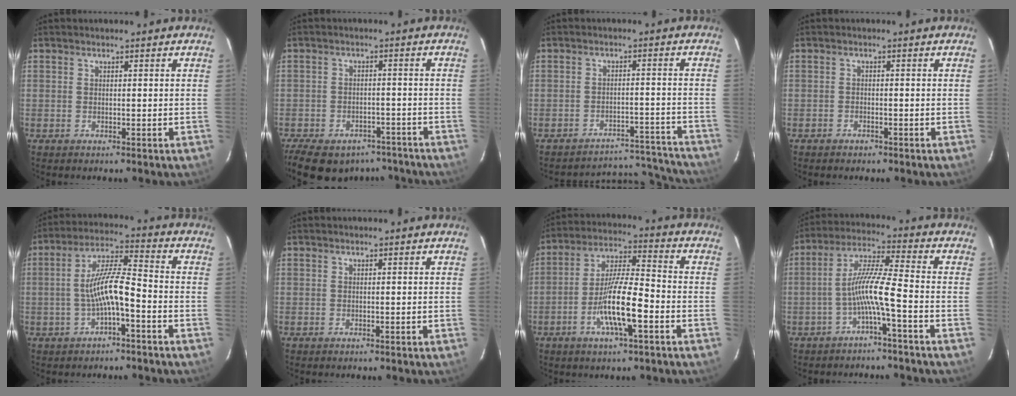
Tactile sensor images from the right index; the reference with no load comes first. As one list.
[{"total": 16.7, "force": [-12.6, 8.8, 6.6], "torque": [-0.152, 0.016, -0.163]}, {"total": 16.0, "force": [-15.5, 3.4, 1.6], "torque": [-0.024, 0.045, -0.195]}, {"total": 1.4, "force": [-1.2, 0.8, 0.1], "torque": [-0.006, 0.003, -0.021]}, {"total": 8.4, "force": [-2.7, 1.4, 7.8], "torque": [-0.162, 0.015, -0.046]}, {"total": 0.0}, {"total": 11.5, "force": [-4.5, 2.0, 10.4], "torque": [-0.205, -0.002, -0.086]}, {"total": 7.6, "force": [-3.3, -0.5, 6.8], "torque": [-0.151, 0.015, -0.062]}]